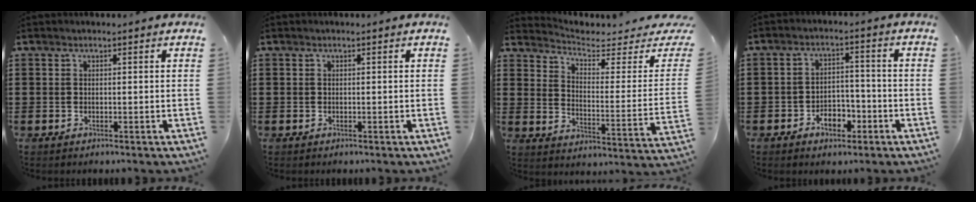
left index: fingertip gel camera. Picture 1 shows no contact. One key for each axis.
{"total": 0.0}
{"total": 3.8, "fx": 3.2, "fy": 0.9, "fz": 1.9, "tx": -0.052, "ty": -0.029, "tz": 0.048}
{"total": 4.6, "fx": -2.8, "fy": 2.6, "fz": 2.5, "tx": -0.036, "ty": 0.005, "tz": -0.055}